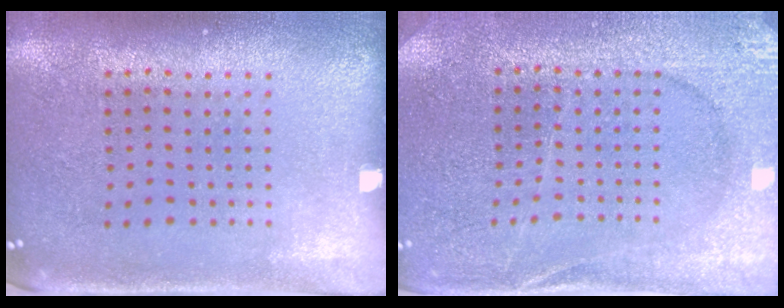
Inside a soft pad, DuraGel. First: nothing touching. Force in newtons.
{"total": 2.9, "press": 2.9, "slide": 0.3}